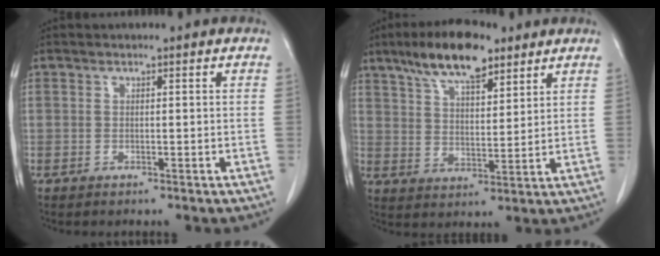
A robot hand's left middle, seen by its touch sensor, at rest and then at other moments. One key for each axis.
{"total": 11.3, "fx": 7.9, "fy": 3.3, "fz": 7.3, "tx": -0.133, "ty": 0.010, "tz": 0.141}